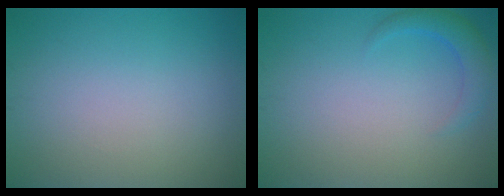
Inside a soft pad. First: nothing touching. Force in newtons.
{"total": 2.4, "press": 2.4, "slide": 0.2}